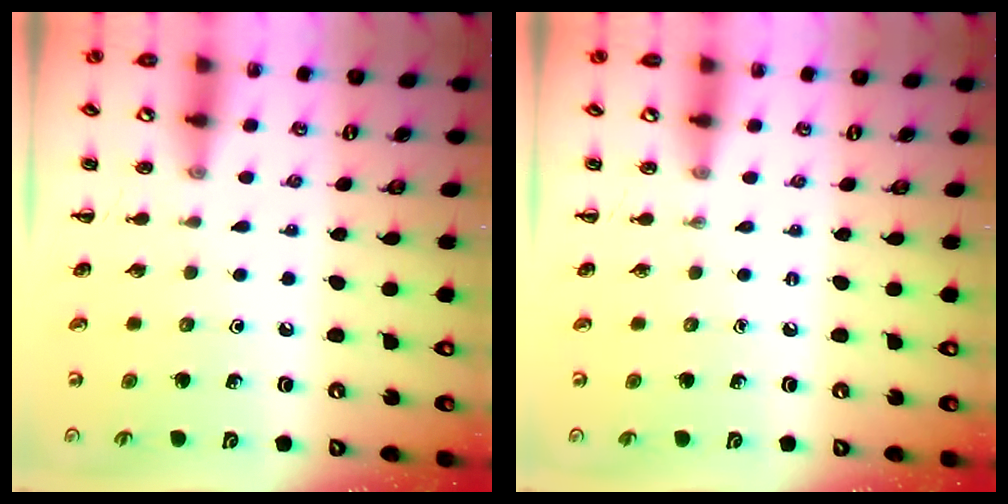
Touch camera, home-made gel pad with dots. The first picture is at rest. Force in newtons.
{"total": 0.0}